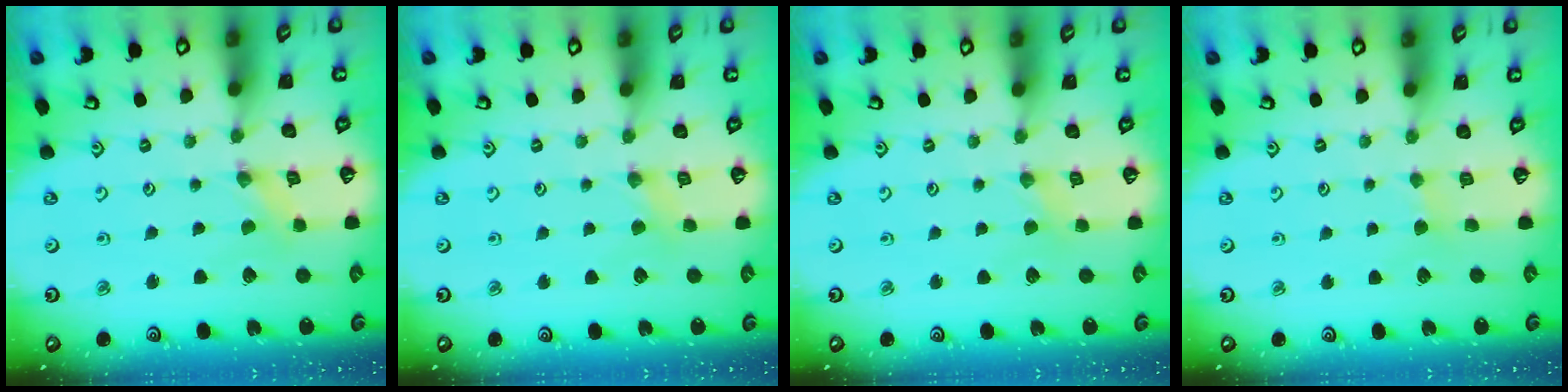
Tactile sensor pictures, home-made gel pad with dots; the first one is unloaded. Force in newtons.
{"total": 2.7, "press": 2.7, "slide": 0.4}
{"total": 1.8, "press": 1.8, "slide": 0.4}
{"total": 2.2, "press": 2.2, "slide": 0.4}